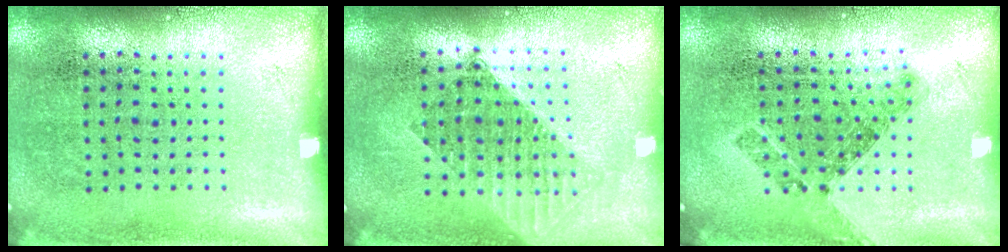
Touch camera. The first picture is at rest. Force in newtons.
{"total": 1.6, "press": 1.3, "slide": 1.0}
{"total": 0.8, "press": 0.8, "slide": 0.3}